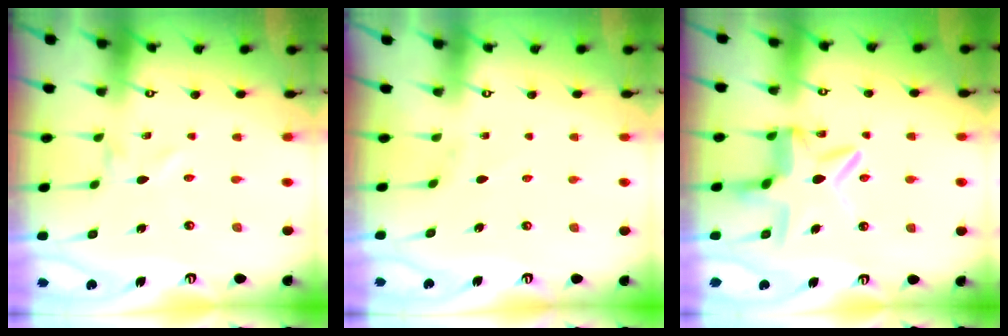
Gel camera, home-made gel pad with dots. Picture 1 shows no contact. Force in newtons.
{"total": 1.7, "press": 1.6, "slide": 0.4}
{"total": 11.1, "press": 11.0, "slide": 1.2}